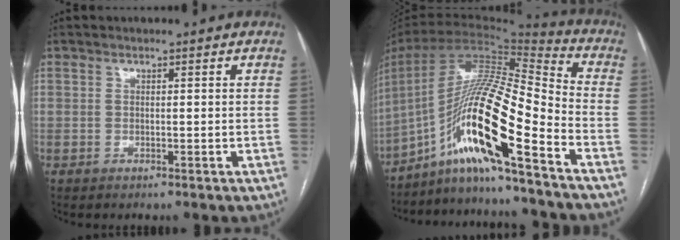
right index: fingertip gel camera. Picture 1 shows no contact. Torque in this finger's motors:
{"motor_torque": [1.69, -0.45, 0.78, 0.21]}